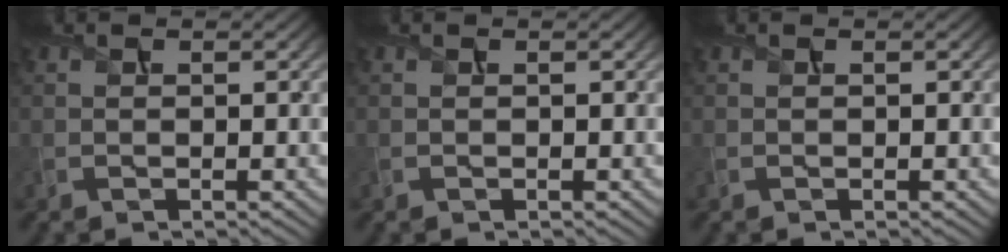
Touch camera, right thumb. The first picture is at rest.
{"total": 0.0}
{"total": 0.0}